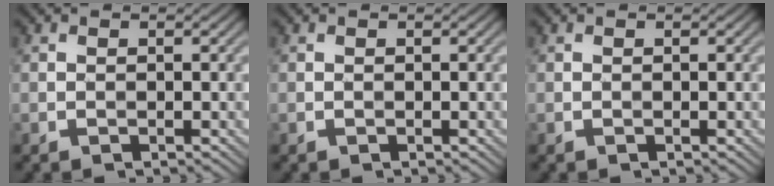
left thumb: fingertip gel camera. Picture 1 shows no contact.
{"total": 0.0}
{"total": 0.0}